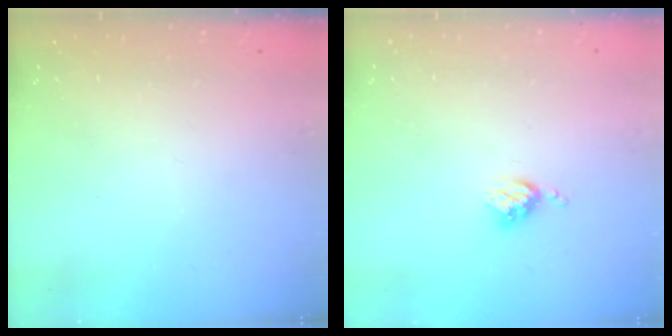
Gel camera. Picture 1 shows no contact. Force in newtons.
{"total": 3.6, "press": 3.6, "slide": 0.4}